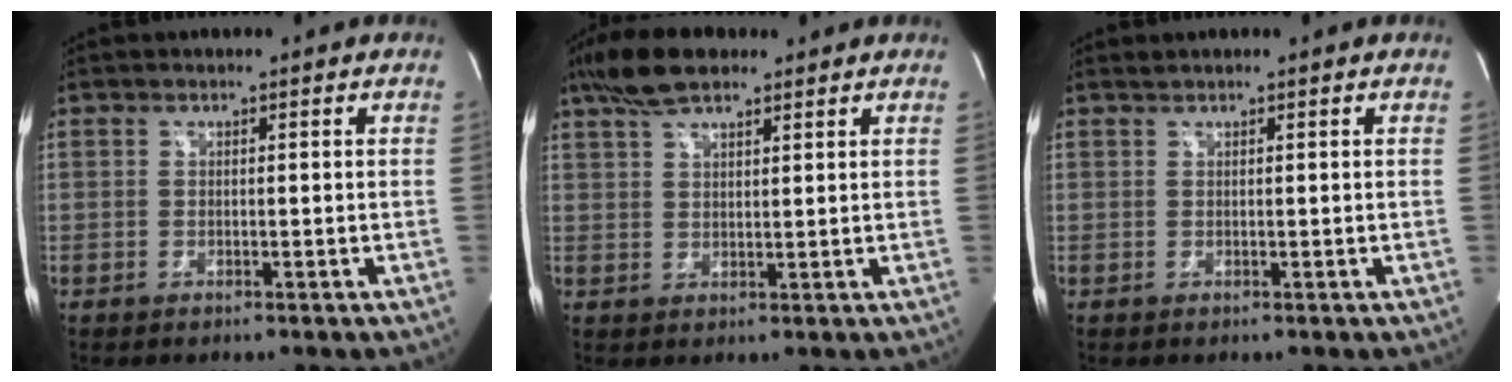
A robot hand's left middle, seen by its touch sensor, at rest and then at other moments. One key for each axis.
{"total": 8.8, "fx": 6.5, "fy": 2.9, "fz": 5.1, "tx": -0.104, "ty": 0.020, "tz": 0.119}
{"total": 0.5, "fx": 0.5, "fy": -0.1, "fz": 0.0, "tx": -0.008, "ty": 0.003, "tz": 0.013}